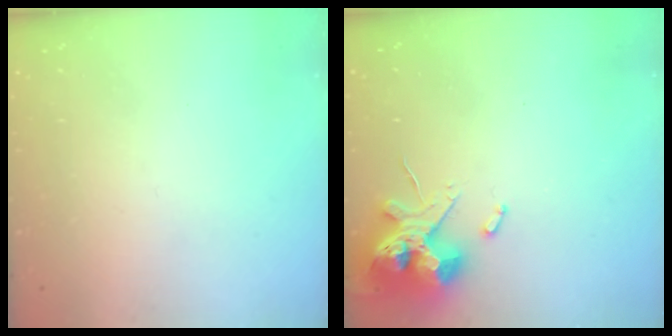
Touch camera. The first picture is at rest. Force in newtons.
{"total": 13.6, "press": 13.4, "slide": 2.2}